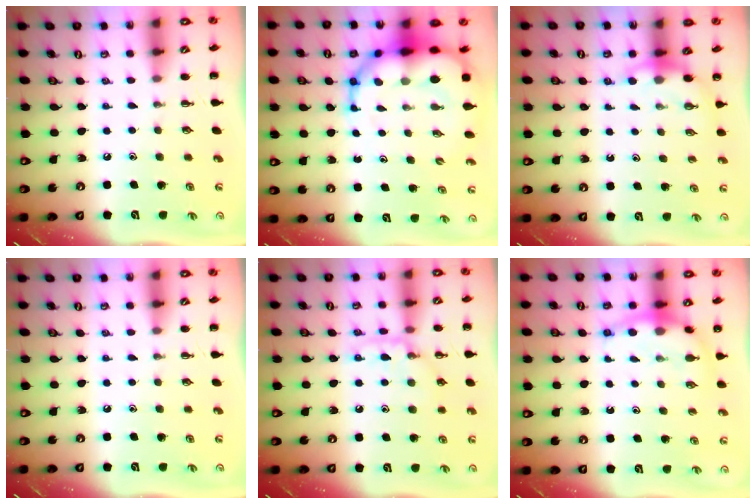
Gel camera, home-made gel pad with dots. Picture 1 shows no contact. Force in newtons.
{"total": 13.4, "press": 12.9, "slide": 3.6}
{"total": 4.7, "press": 4.7, "slide": 0.4}
{"total": 0.0}
{"total": 10.3, "press": 10.3, "slide": 0.9}
{"total": 7.4, "press": 7.3, "slide": 1.2}